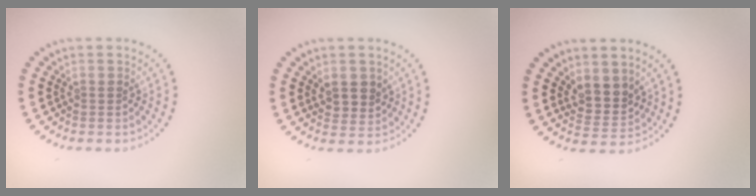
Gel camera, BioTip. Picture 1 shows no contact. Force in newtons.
{"total": 2.4, "press": 2.3, "slide": 0.9}
{"total": 2.8, "press": 2.2, "slide": 1.7}